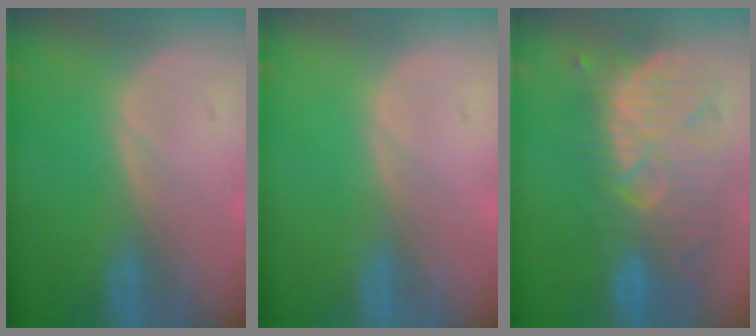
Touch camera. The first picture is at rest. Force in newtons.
{"total": 0.0}
{"total": 11.8, "press": 10.9, "slide": 4.4}